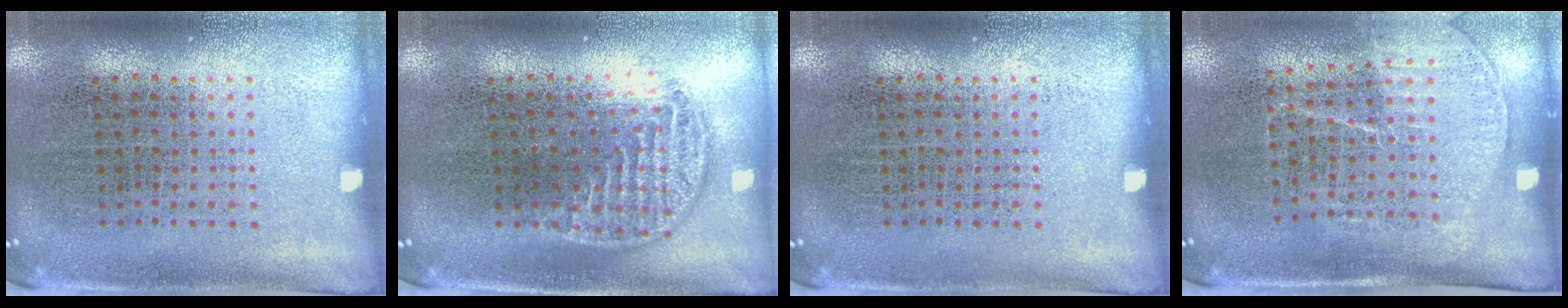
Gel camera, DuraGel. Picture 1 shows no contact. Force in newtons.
{"total": 1.4, "press": 1.2, "slide": 0.7}
{"total": 0.0}
{"total": 1.5, "press": 1.3, "slide": 0.8}